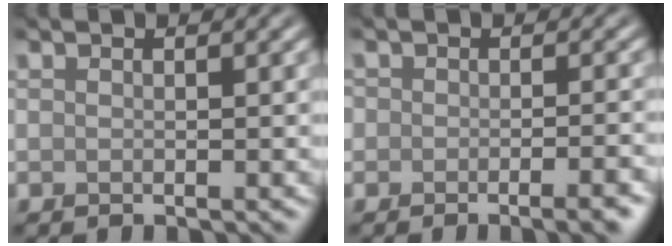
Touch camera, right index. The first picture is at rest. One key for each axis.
{"total": 3.6, "fx": -2.2, "fy": 1.4, "fz": 2.5, "tx": -0.022, "ty": 0.008, "tz": -0.019}